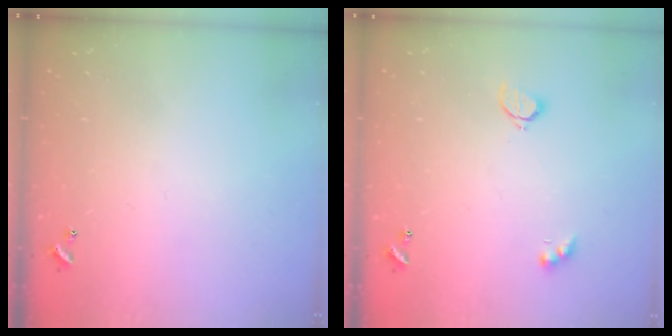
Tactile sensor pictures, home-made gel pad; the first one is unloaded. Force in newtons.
{"total": 2.6, "press": 2.5, "slide": 0.5}